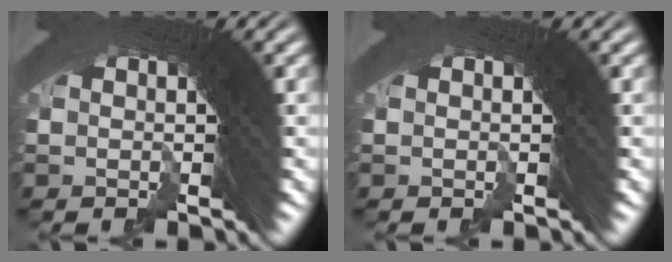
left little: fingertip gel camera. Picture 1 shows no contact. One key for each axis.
{"total": 0.0}